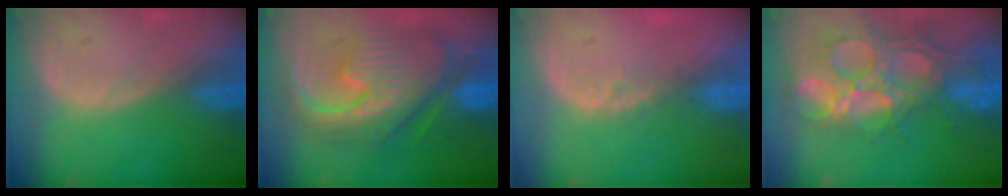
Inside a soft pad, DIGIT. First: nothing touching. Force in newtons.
{"total": 12.2, "press": 12.1, "slide": 1.2}
{"total": 2.1, "press": 1.8, "slide": 1.1}
{"total": 14.3, "press": 12.2, "slide": 7.6}